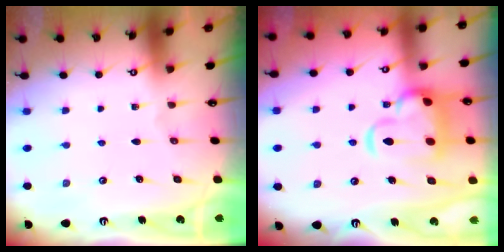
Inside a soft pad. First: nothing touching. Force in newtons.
{"total": 9.3, "press": 9.1, "slide": 2.0}